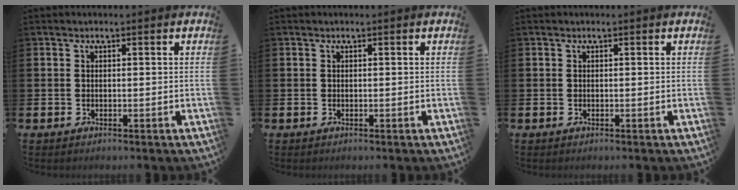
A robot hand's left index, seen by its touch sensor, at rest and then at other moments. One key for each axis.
{"total": 0.0}
{"total": 0.0}